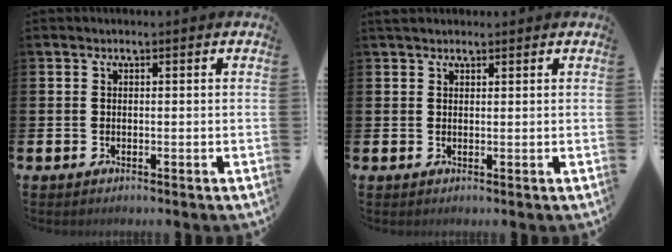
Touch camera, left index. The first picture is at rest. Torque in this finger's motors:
{"motor_torque": [0.41, -0.48, 0.12, 0.01]}